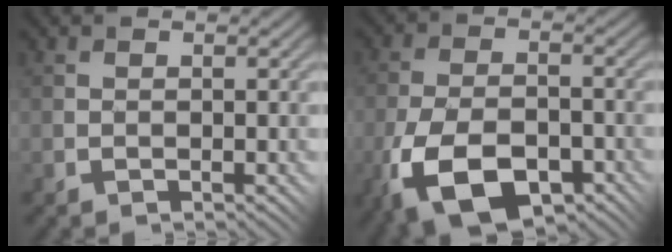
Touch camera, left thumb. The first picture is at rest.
{"total": 12.0, "force": [-6.9, 5.7, 7.9], "torque": [-0.173, -0.024, -0.129]}